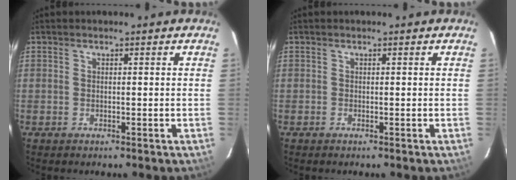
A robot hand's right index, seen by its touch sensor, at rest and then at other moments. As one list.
[{"total": 0.0}]